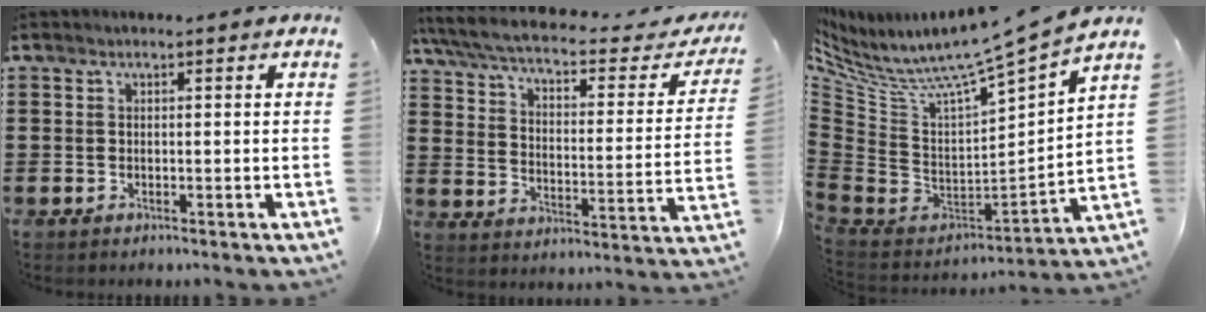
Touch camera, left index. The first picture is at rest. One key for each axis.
{"total": 5.1, "fx": 4.2, "fy": 0.5, "fz": 2.9, "tx": -0.078, "ty": -0.037, "tz": 0.067}
{"total": 6.8, "fx": 5.8, "fy": -0.3, "fz": 3.7, "tx": -0.094, "ty": -0.066, "tz": 0.081}